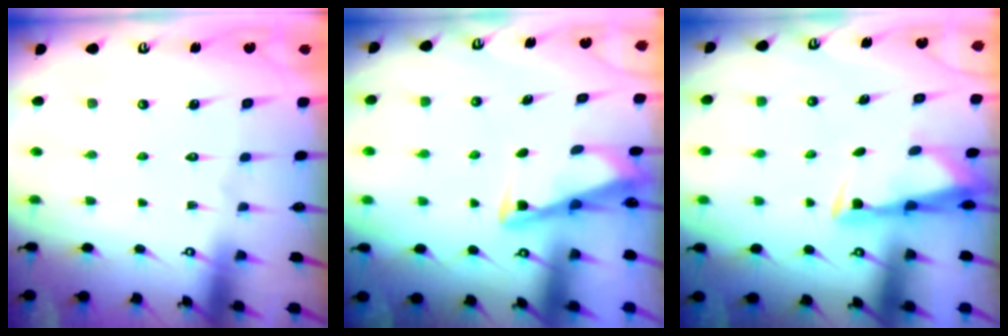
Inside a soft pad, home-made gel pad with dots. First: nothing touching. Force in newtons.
{"total": 3.4, "press": 3.3, "slide": 0.4}
{"total": 3.0, "press": 2.9, "slide": 0.8}